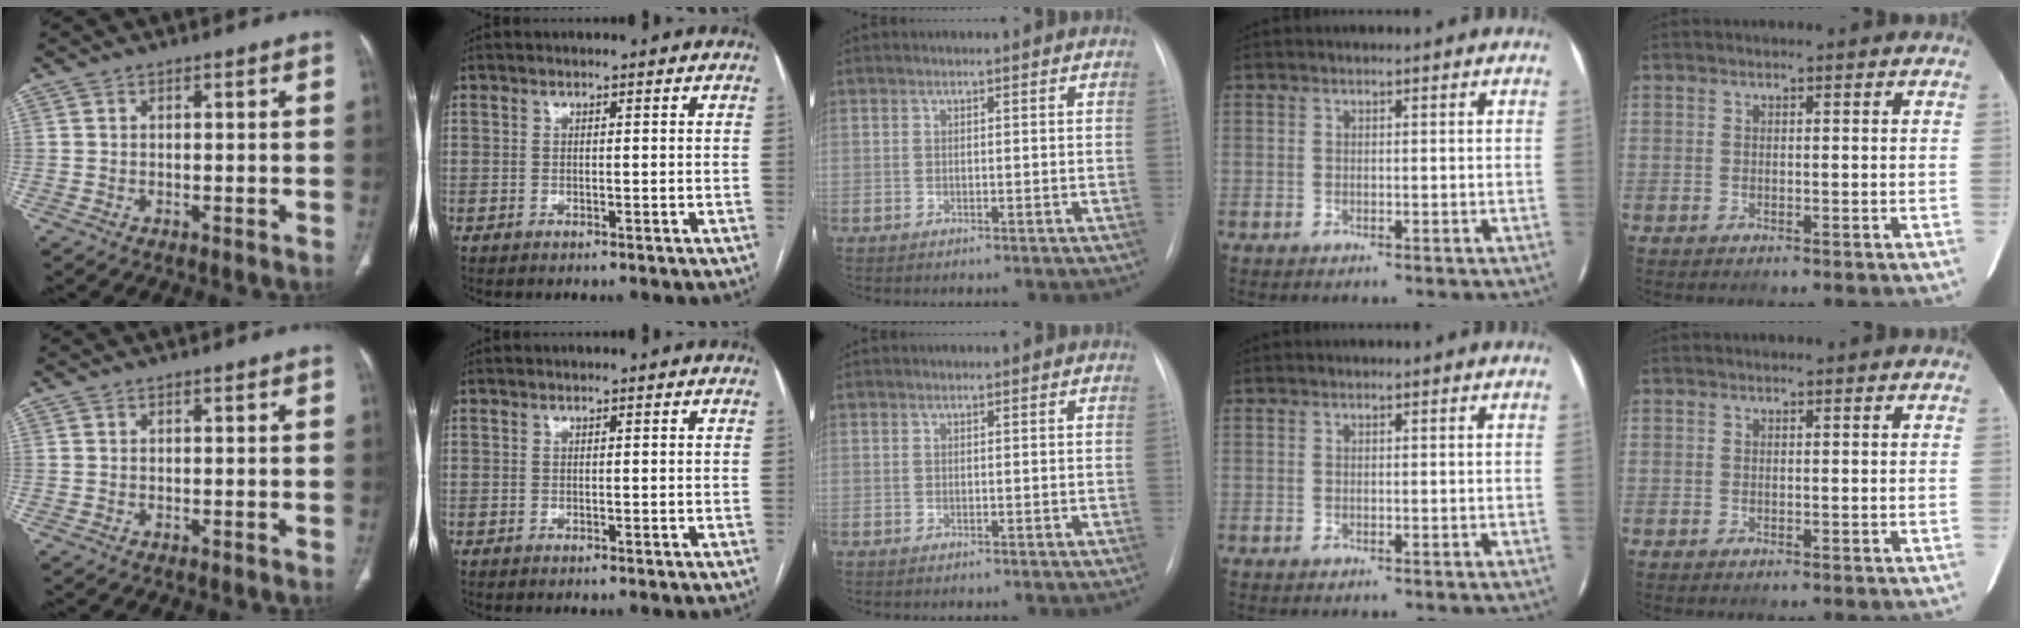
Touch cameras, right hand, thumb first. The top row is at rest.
{}